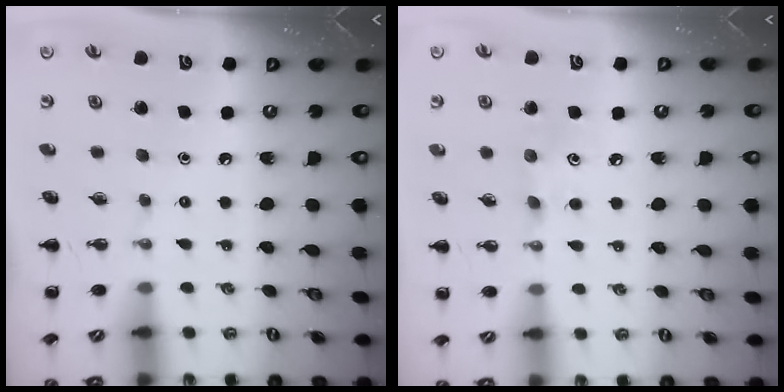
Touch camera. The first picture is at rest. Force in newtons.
{"total": 5.4, "press": 5.1, "slide": 1.6}